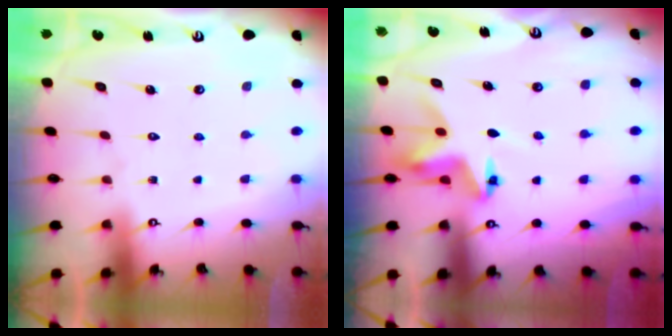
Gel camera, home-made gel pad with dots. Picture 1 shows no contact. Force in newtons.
{"total": 4.8, "press": 4.7, "slide": 0.3}